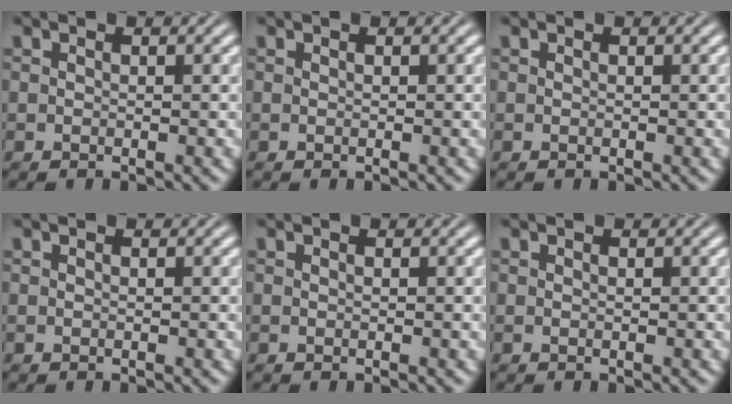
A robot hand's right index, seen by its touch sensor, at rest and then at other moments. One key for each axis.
{"total": 0.0}
{"total": 0.0}
{"total": 0.0}
{"total": 0.0}
{"total": 0.0}